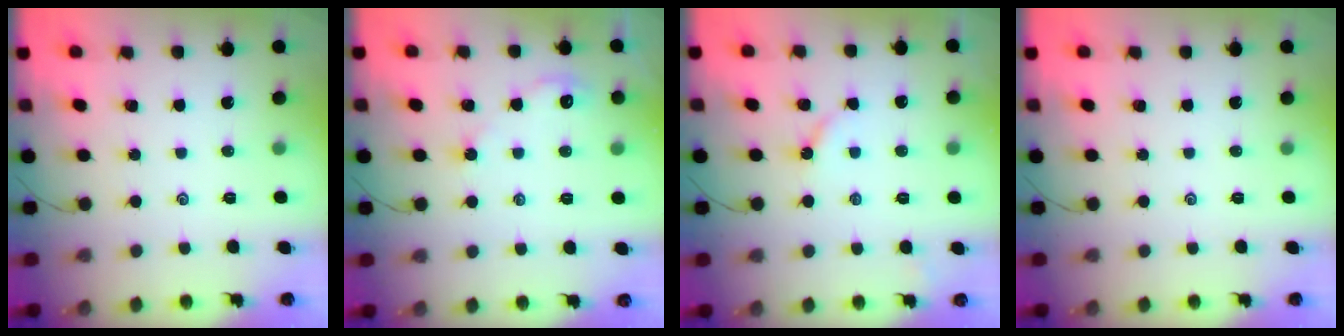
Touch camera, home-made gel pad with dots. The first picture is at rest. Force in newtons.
{"total": 2.5, "press": 2.5, "slide": 0.4}
{"total": 2.9, "press": 2.8, "slide": 0.5}
{"total": 0.0}